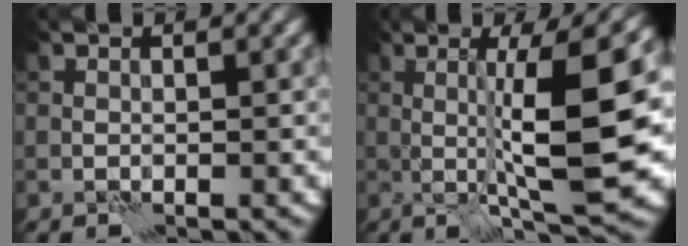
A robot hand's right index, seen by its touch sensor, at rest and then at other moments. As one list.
[{"total": 9.7, "force": [0.1, 1.6, 9.6], "torque": [-0.135, 0.007, 0.006]}]